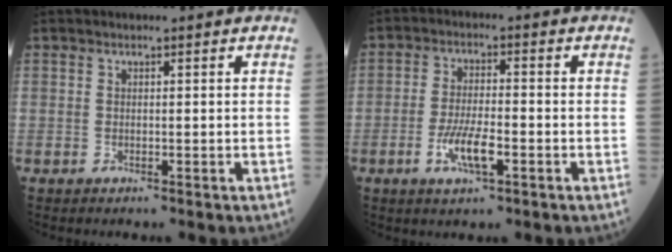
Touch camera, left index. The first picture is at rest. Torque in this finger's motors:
{"motor_torque": [0.19, 0.20, 0.20, 0.05]}